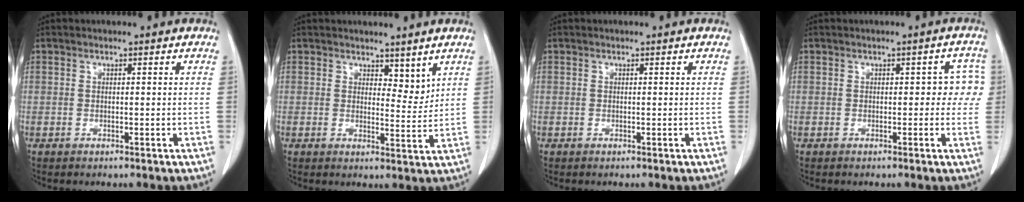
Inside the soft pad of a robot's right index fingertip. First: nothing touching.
{"total": 3.5, "force": [2.7, 1.7, 1.5], "torque": [-0.014, -0.010, 0.046]}
{"total": 0.0}
{"total": 3.6, "force": [0.1, 2.2, 2.9], "torque": [-0.015, 0.026, -0.003]}